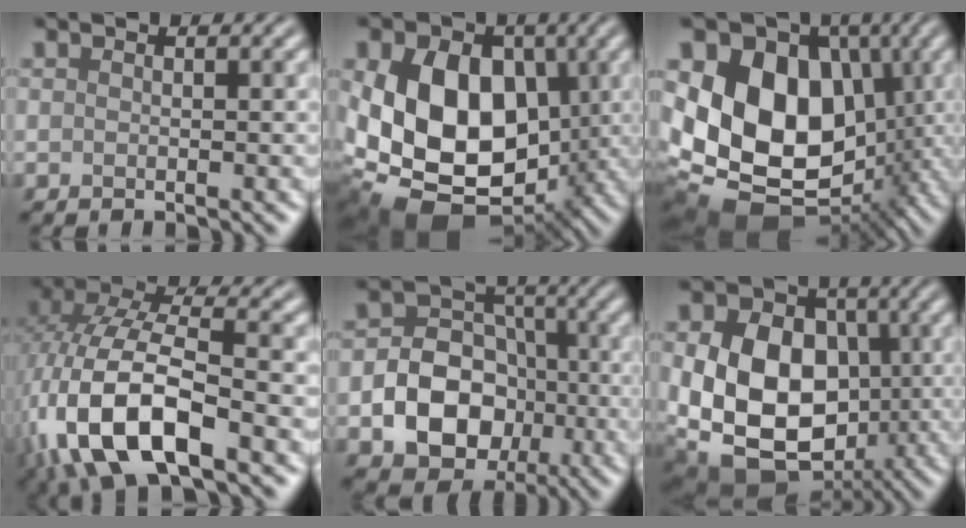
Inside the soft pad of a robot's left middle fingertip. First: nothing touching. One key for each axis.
{"total": 14.4, "fx": -0.3, "fy": 10.4, "fz": 10.0, "tx": -0.165, "ty": -0.012, "tz": -0.010}
{"total": 17.6, "fx": 0.0, "fy": 13.7, "fz": 11.1, "tx": -0.178, "ty": -0.007, "tz": 0.007}
{"total": 12.6, "fx": -4.3, "fy": 5.4, "fz": 10.5, "tx": -0.225, "ty": -0.003, "tz": -0.085}
{"total": 8.6, "fx": -2.4, "fy": 6.8, "fz": 4.6, "tx": -0.058, "ty": -0.009, "tz": -0.061}
{"total": 16.7, "fx": -1.2, "fy": 13.2, "fz": 10.2, "tx": -0.193, "ty": 0.000, "tz": -0.040}